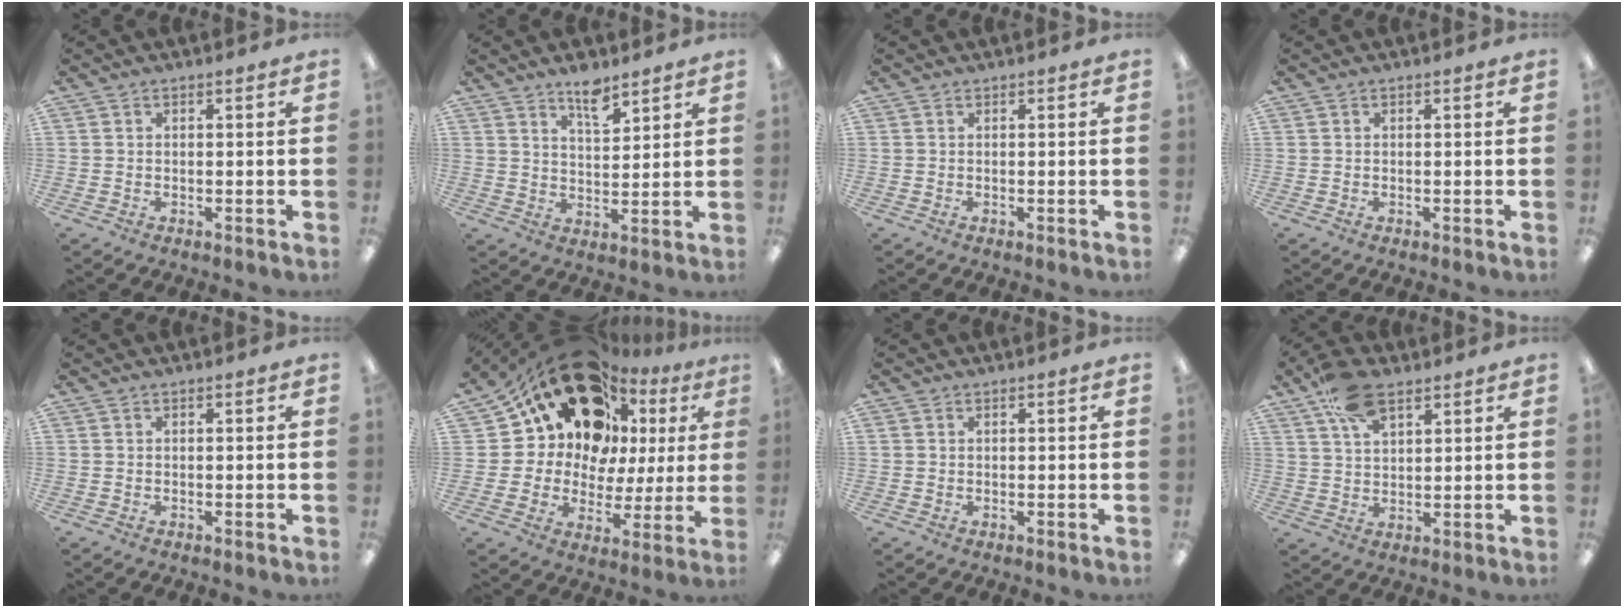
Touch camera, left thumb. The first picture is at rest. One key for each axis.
{"total": 6.8, "fx": 5.2, "fy": 2.4, "fz": 3.5, "tx": -0.051, "ty": -0.031, "tz": 0.089}
{"total": 0.0}
{"total": 0.0}
{"total": 0.0}
{"total": 22.6, "fx": 13.2, "fy": 14.5, "fz": 11.2, "tx": -0.207, "ty": -0.086, "tz": 0.251}
{"total": 0.6, "fx": 0.1, "fy": 0.6, "fz": 0.2, "tx": -0.004, "ty": 0.005, "tz": 0.000}
{"total": 10.6, "fx": 6.5, "fy": 5.3, "fz": 6.5, "tx": -0.124, "ty": -0.013, "tz": 0.122}